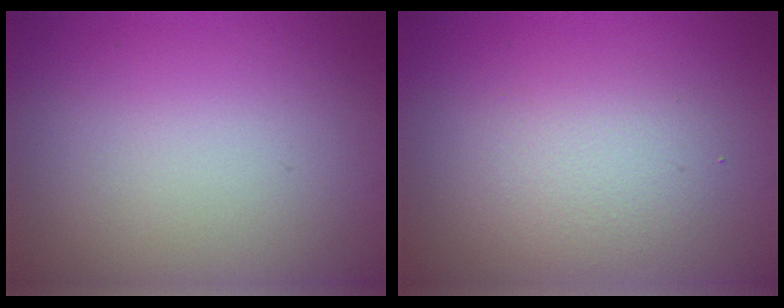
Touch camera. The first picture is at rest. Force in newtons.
{"total": 3.0, "press": 3.0, "slide": 0.2}